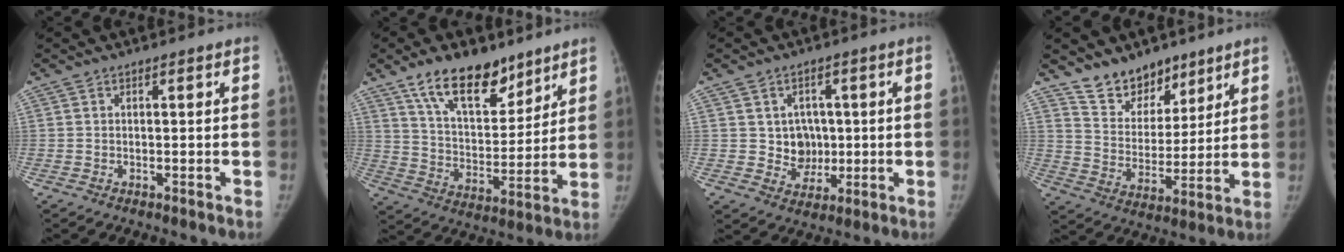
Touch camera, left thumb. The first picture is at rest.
{"total": 15.7, "force": [10.8, 7.7, 8.4], "torque": [-0.095, -0.064, 0.191]}
{"total": 6.2, "force": [0.5, 5.7, 2.5], "torque": [0.002, 0.000, 0.013]}
{"total": 11.1, "force": [8.6, 6.3, 2.9], "torque": [-0.002, -0.067, 0.162]}